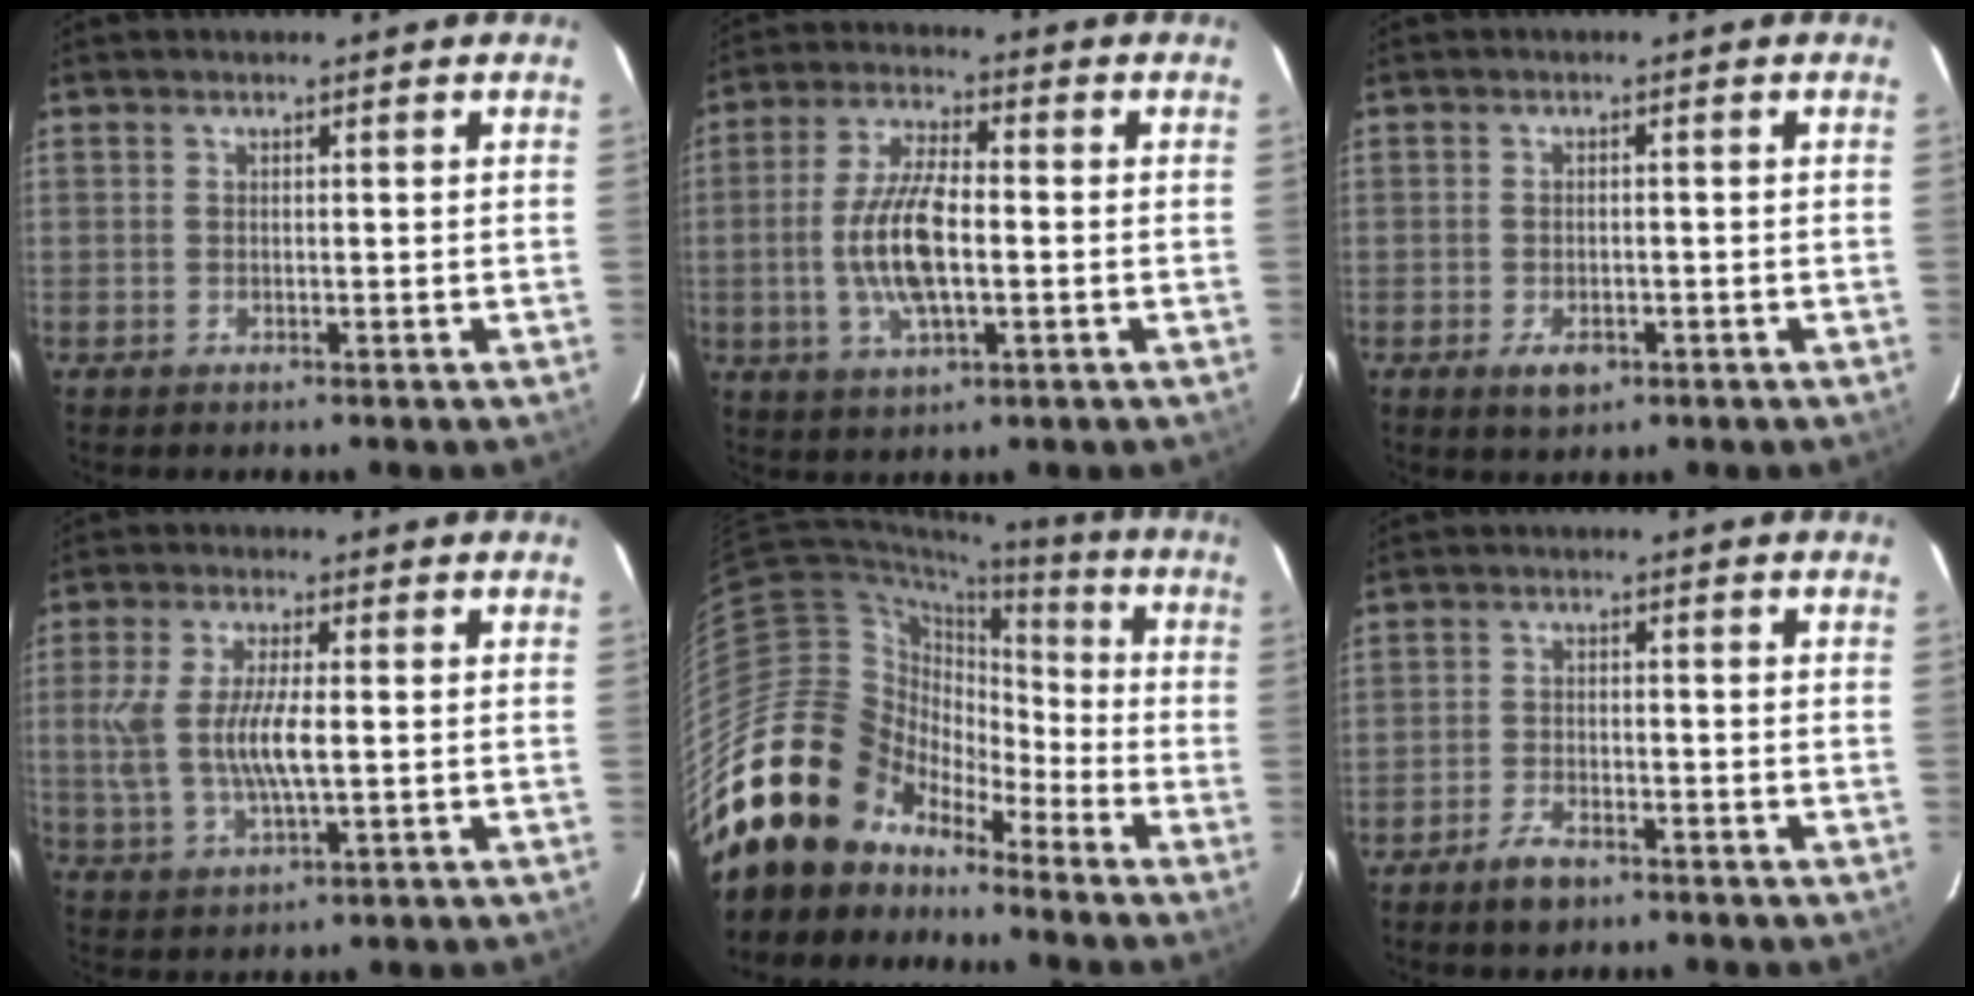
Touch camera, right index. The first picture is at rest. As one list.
[{"total": 11.2, "force": [-1.7, 3.8, 10.4], "torque": [-0.210, 0.003, -0.031]}, {"total": 3.8, "force": [-1.8, 2.1, 2.5], "torque": [-0.051, -0.006, -0.026]}, {"total": 9.3, "force": [-0.4, 2.5, 9.0], "torque": [-0.184, -0.002, -0.005]}, {"total": 20.2, "force": [-13.9, 13.1, 6.3], "torque": [-0.141, 0.034, -0.244]}, {"total": 4.8, "force": [-3.5, 2.2, 2.5], "torque": [-0.064, -0.001, -0.064]}]